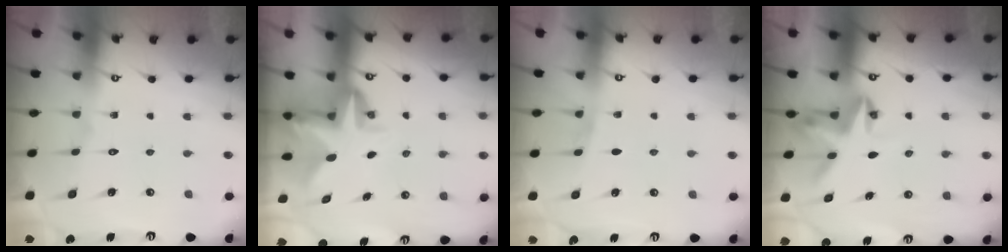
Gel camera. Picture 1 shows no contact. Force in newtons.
{"total": 5.1, "press": 5.1, "slide": 0.1}
{"total": 2.1, "press": 1.9, "slide": 0.9}
{"total": 3.9, "press": 3.9, "slide": 0.4}